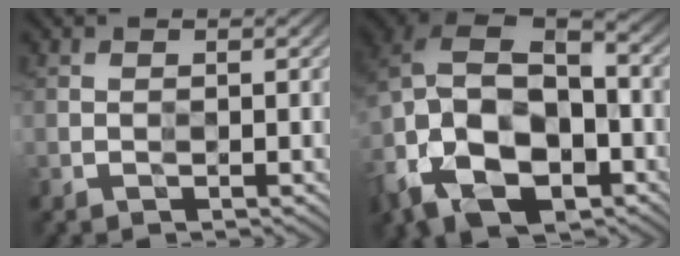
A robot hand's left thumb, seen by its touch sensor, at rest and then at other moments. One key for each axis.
{"total": 17.7, "fx": -6.7, "fy": 11.9, "fz": 11.2, "tx": -0.253, "ty": -0.035, "tz": -0.111}